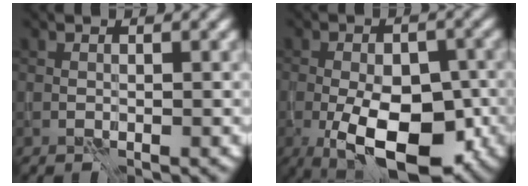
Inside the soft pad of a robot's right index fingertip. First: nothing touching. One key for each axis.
{"total": 10.5, "fx": -3.6, "fy": 5.1, "fz": 8.4, "tx": -0.118, "ty": -0.010, "tz": -0.061}